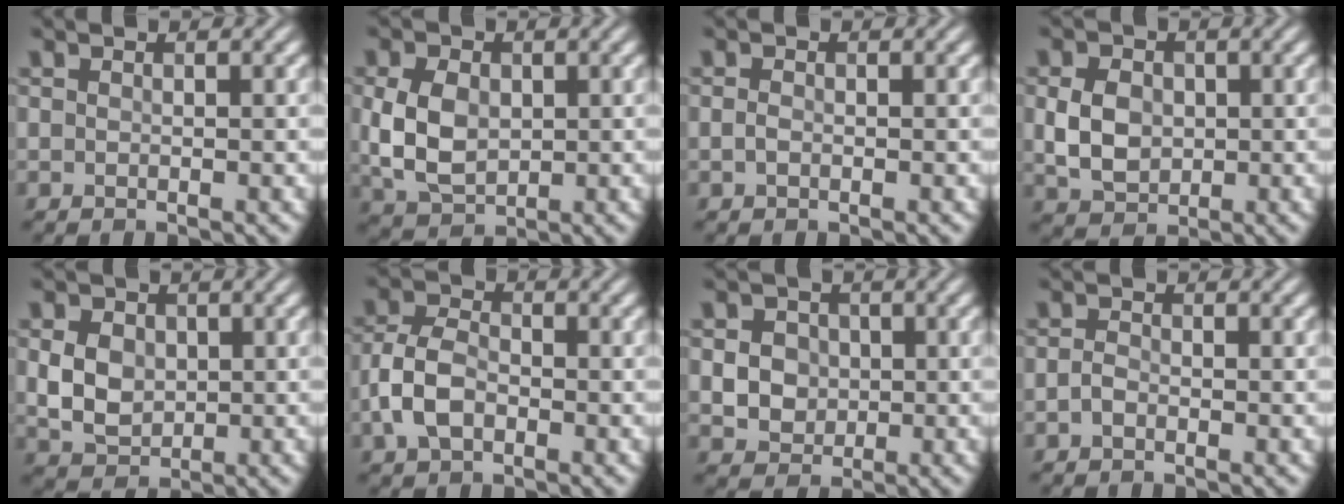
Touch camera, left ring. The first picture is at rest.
{"total": 5.2, "force": [0.2, 3.7, 3.6], "torque": [-0.081, -0.001, 0.007]}
{"total": 0.7, "force": [-0.2, 0.4, 0.5], "torque": [-0.012, 0.000, -0.005]}
{"total": 4.2, "force": [0.1, 3.3, 2.6], "torque": [-0.059, -0.003, 0.001]}
{"total": 4.0, "force": [0.3, 3.1, 2.5], "torque": [-0.055, -0.004, 0.006]}
{"total": 4.1, "force": [-1.4, 2.6, 2.8], "torque": [-0.061, 0.006, -0.036]}
{"total": 3.3, "force": [0.1, 2.9, 1.6], "torque": [-0.032, -0.004, 0.000]}
{"total": 1.0, "force": [-0.4, 0.6, 0.6], "torque": [-0.014, 0.001, -0.012]}